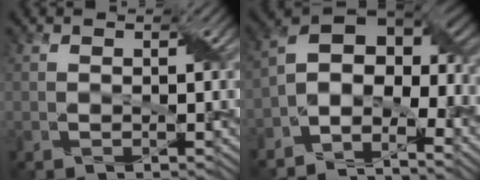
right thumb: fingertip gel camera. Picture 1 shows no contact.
{"total": 10.5, "force": [-4.7, 4.8, 8.0], "torque": [-0.134, -0.002, -0.089]}